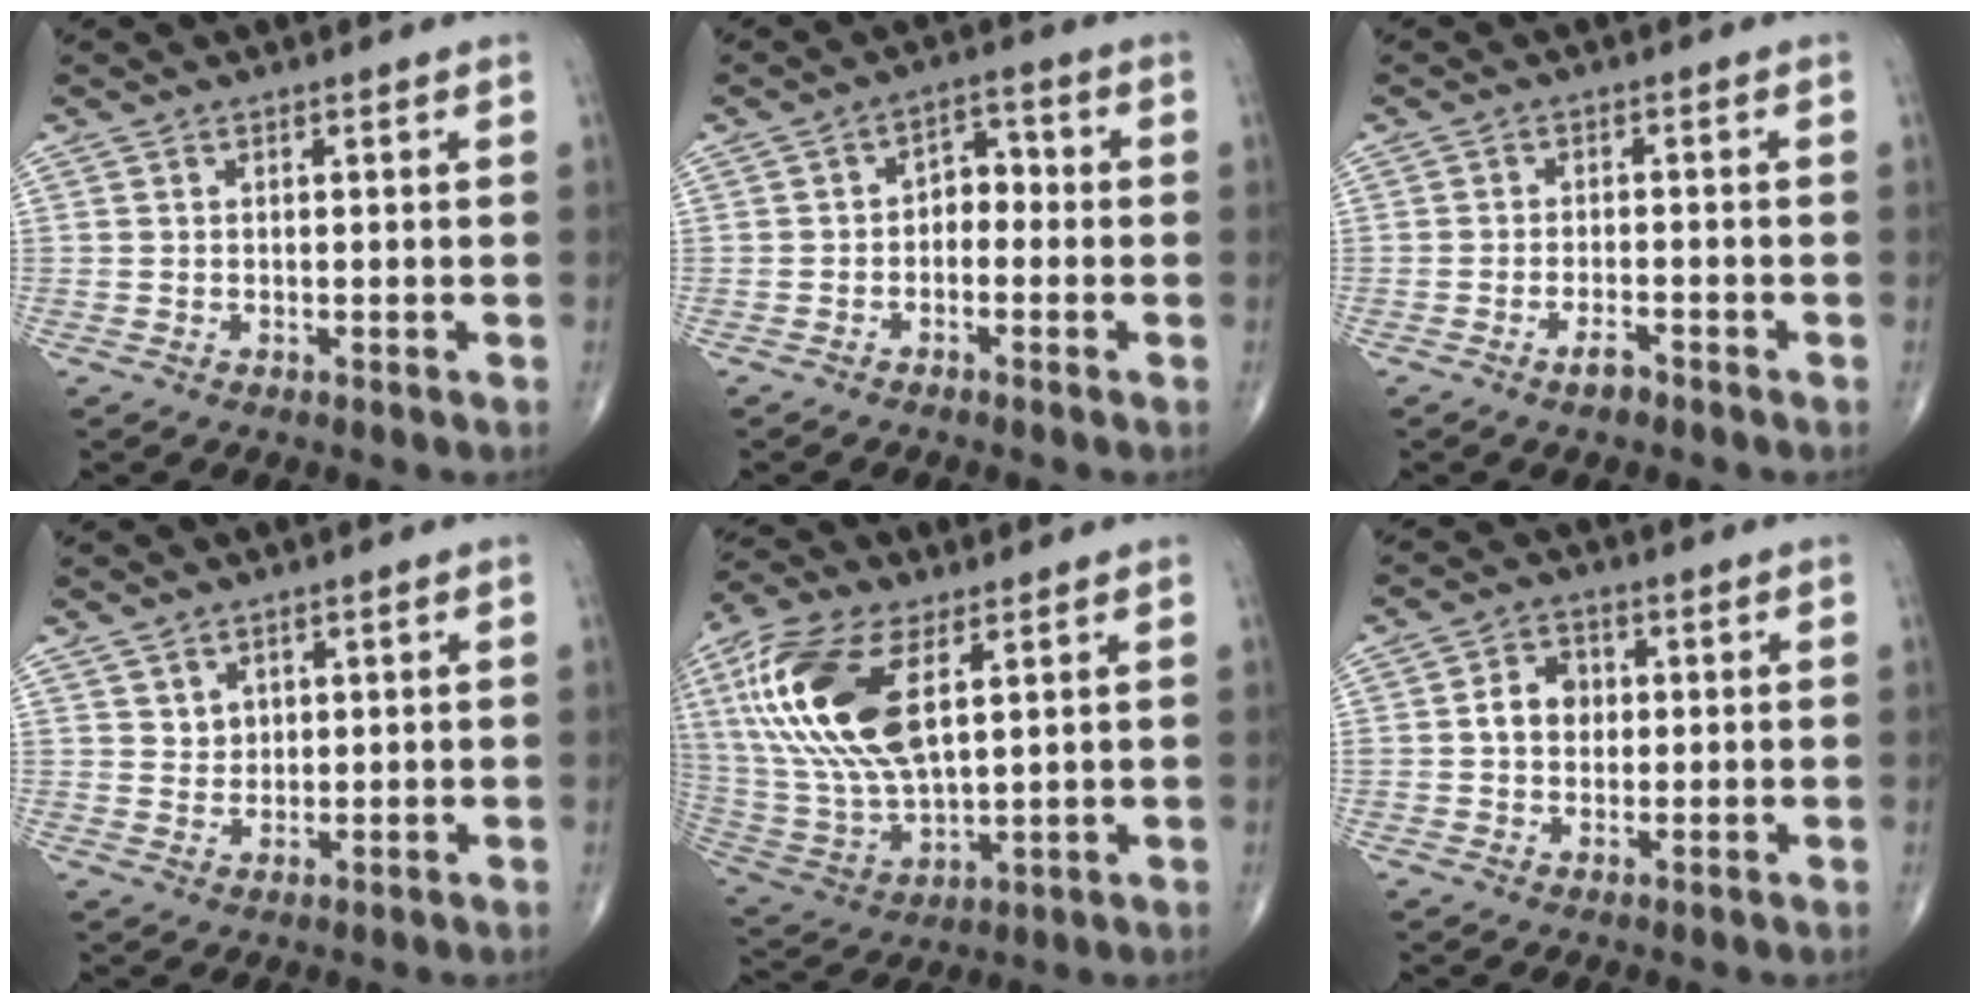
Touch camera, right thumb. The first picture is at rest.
{"total": 4.6, "force": [-1.0, 3.2, 3.1], "torque": [-0.024, 0.027, -0.029]}
{"total": 2.6, "force": [-1.9, 0.8, 1.6], "torque": [-0.031, 0.008, -0.036]}
{"total": 2.4, "force": [1.5, 1.8, 0.4], "torque": [0.010, -0.011, 0.025]}
{"total": 21.4, "force": [6.8, 10.1, 17.6], "torque": [-0.376, -0.016, 0.130]}
{"total": 5.4, "force": [0.4, 4.3, 3.2], "torque": [-0.038, 0.011, 0.002]}